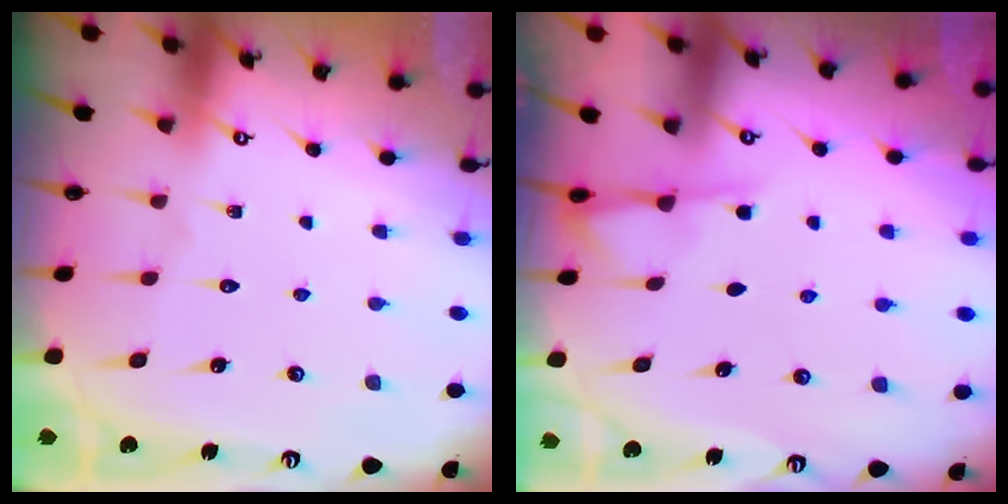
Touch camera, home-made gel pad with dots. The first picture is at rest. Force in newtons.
{"total": 2.5, "press": 2.5, "slide": 0.4}